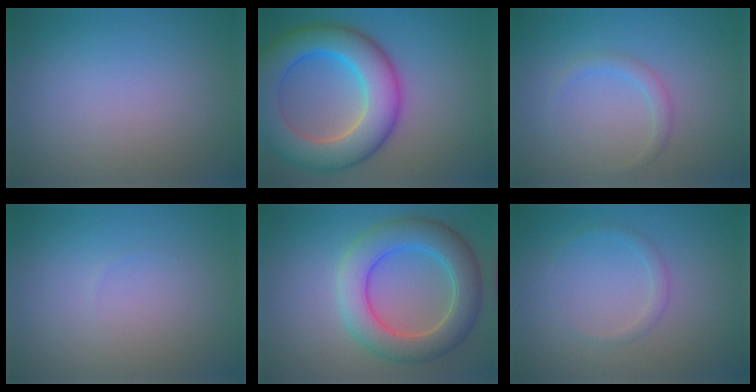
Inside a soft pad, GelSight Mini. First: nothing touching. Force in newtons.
{"total": 10.3, "press": 10.3, "slide": 0.4}
{"total": 1.4, "press": 1.4, "slide": 0.0}
{"total": 0.0}
{"total": 6.9, "press": 6.9, "slide": 0.1}
{"total": 1.0, "press": 1.0, "slide": 0.1}